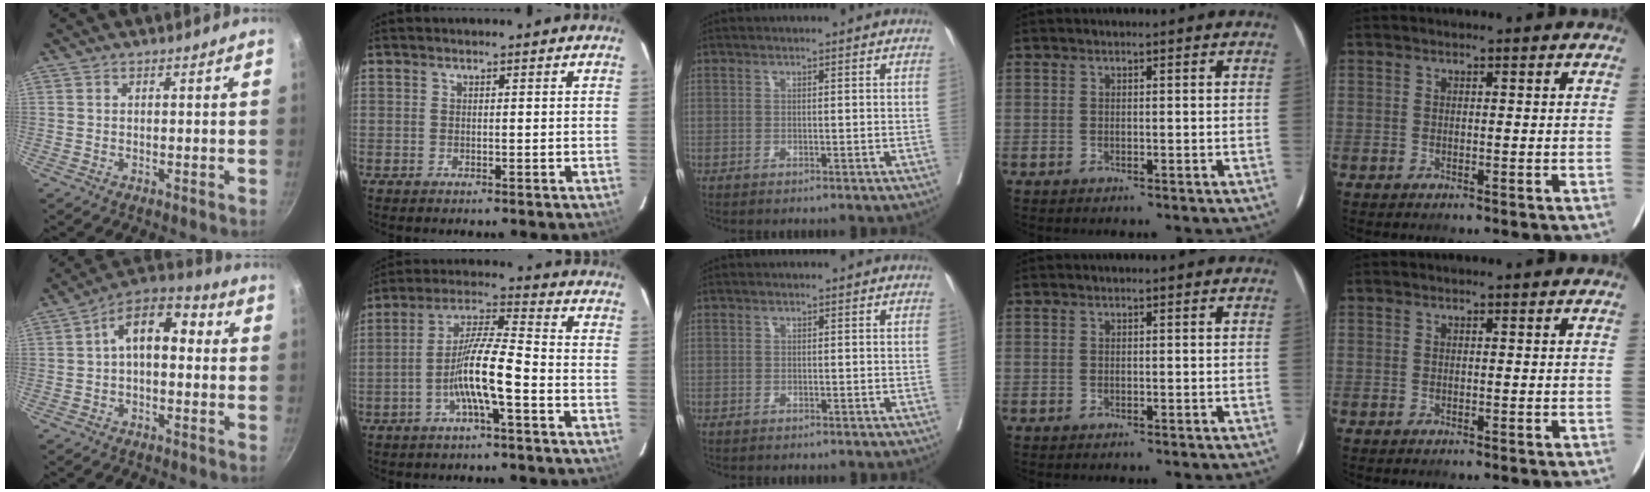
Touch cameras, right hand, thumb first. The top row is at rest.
{"thumb": {"total": 11.5, "force": [1.1, 6.5, 9.4], "torque": [-0.128, 0.041, 0.004]}, "index": {"total": 10.0, "force": [-3.4, 0.7, 9.4], "torque": [-0.179, 0.012, -0.066]}}